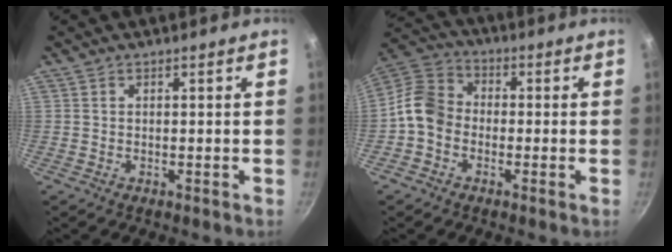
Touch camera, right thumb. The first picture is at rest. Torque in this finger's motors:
{"motor_torque": [0.31, 0.12, 0.05, 0.10, 0.24]}